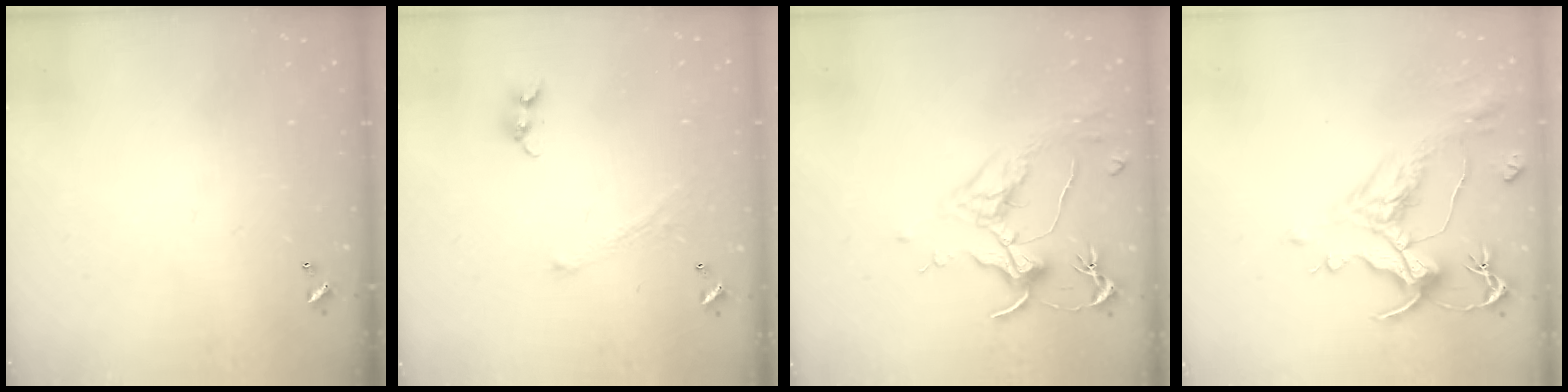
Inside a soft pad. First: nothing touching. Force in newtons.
{"total": 1.3, "press": 1.2, "slide": 0.5}
{"total": 1.6, "press": 1.4, "slide": 0.9}
{"total": 2.0, "press": 1.5, "slide": 1.4}